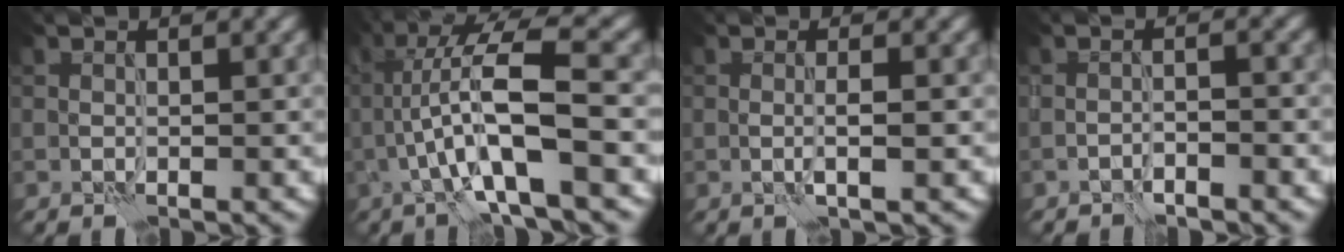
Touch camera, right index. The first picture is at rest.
{"total": 8.8, "force": [-1.2, 1.7, 8.6], "torque": [-0.158, 0.028, -0.026]}
{"total": 1.7, "force": [-0.2, 0.2, 1.7], "torque": [-0.034, 0.000, -0.006]}
{"total": 1.7, "force": [-1.4, 0.1, 0.8], "torque": [-0.013, 0.009, -0.030]}